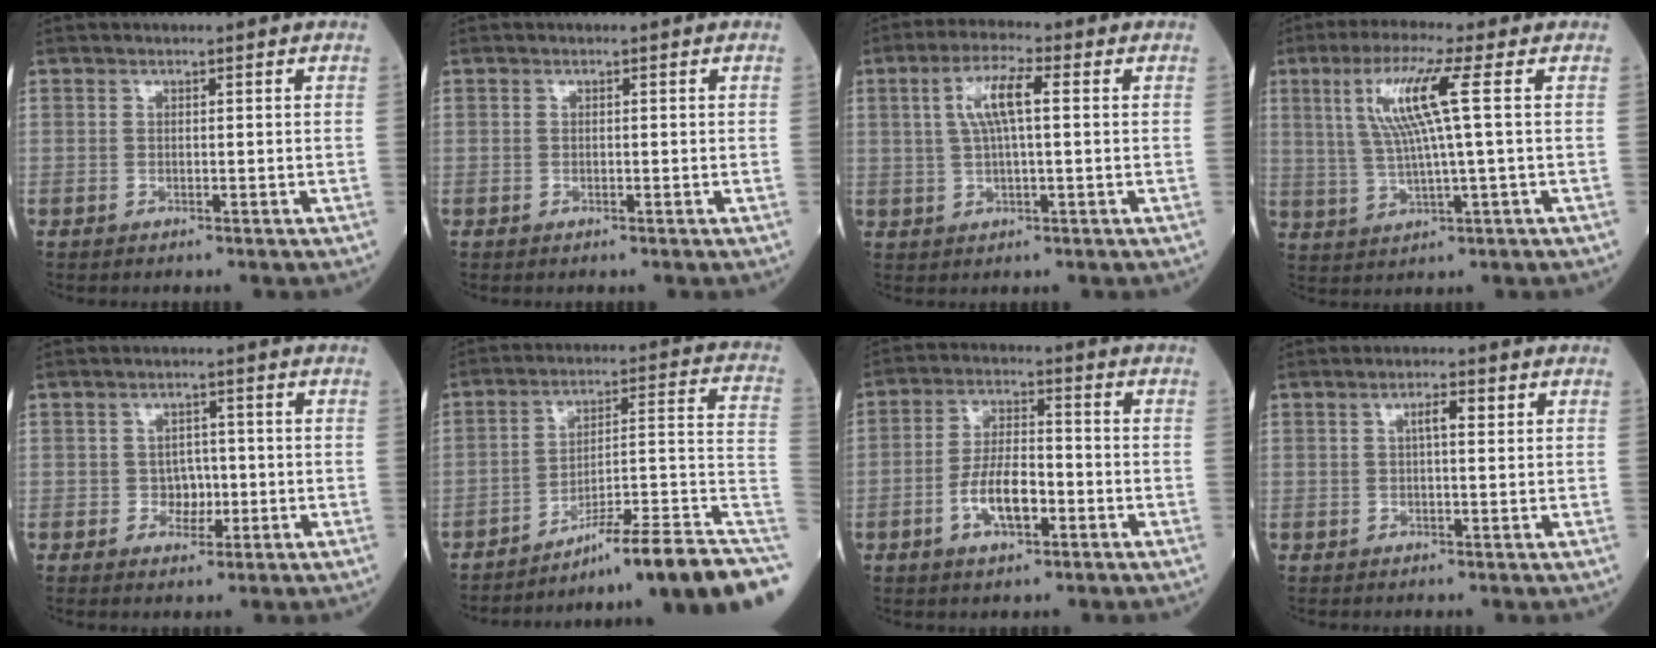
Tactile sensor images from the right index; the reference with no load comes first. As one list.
[{"total": 0.0}, {"total": 6.6, "force": [1.4, 1.2, 6.3], "torque": [-0.130, 0.014, 0.028]}, {"total": 9.0, "force": [2.5, -0.6, 8.7], "torque": [-0.176, 0.009, 0.050]}, {"total": 3.0, "force": [-0.5, 2.5, 1.6], "torque": [-0.011, 0.007, -0.007]}, {"total": 19.5, "force": [-14.6, -0.2, 12.9], "torque": [-0.106, 0.031, -0.219]}, {"total": 7.7, "force": [-2.7, 3.0, 6.6], "torque": [-0.127, 0.007, -0.051]}, {"total": 2.6, "force": [0.9, 0.6, 2.4], "torque": [-0.044, 0.006, 0.014]}]